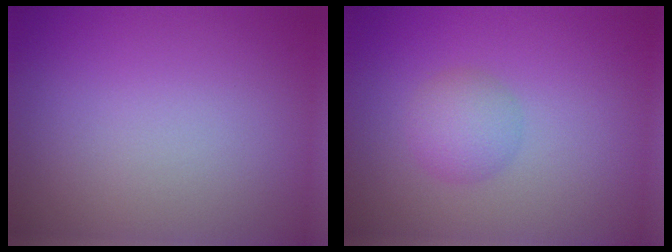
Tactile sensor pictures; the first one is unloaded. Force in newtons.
{"total": 2.2, "press": 2.2, "slide": 0.1}